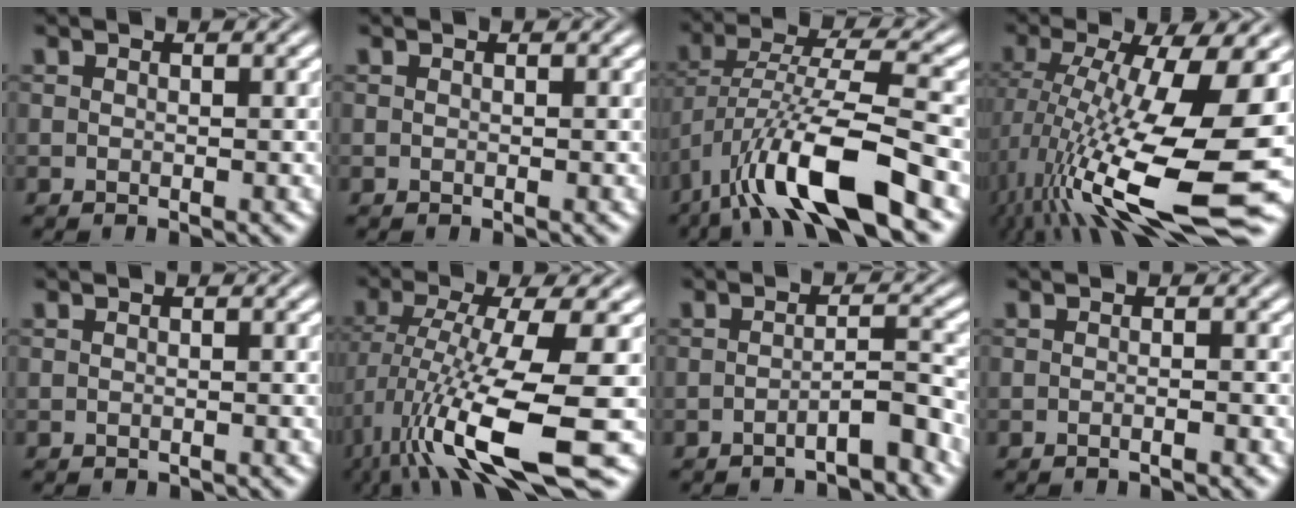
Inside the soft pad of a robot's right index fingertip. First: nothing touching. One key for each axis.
{"total": 0.0}
{"total": 7.2, "fx": -2.6, "fy": 2.3, "fz": 6.3, "tx": -0.132, "ty": -0.024, "tz": -0.030}
{"total": 13.3, "fx": -2.6, "fy": 4.1, "fz": 12.4, "tx": -0.196, "ty": -0.039, "tz": -0.009}
{"total": 0.6, "fx": -0.5, "fy": -0.2, "fz": 0.0, "tx": -0.004, "ty": -0.004, "tz": -0.006}
{"total": 9.6, "fx": -3.4, "fy": 2.2, "fz": 8.7, "tx": -0.165, "ty": -0.043, "tz": -0.025}
{"total": 3.0, "fx": -2.4, "fy": -0.3, "fz": 1.8, "tx": -0.009, "ty": 0.000, "tz": -0.041}
{"total": 1.0, "fx": -0.9, "fy": -0.3, "fz": 0.3, "tx": -0.005, "ty": 0.003, "tz": -0.017}